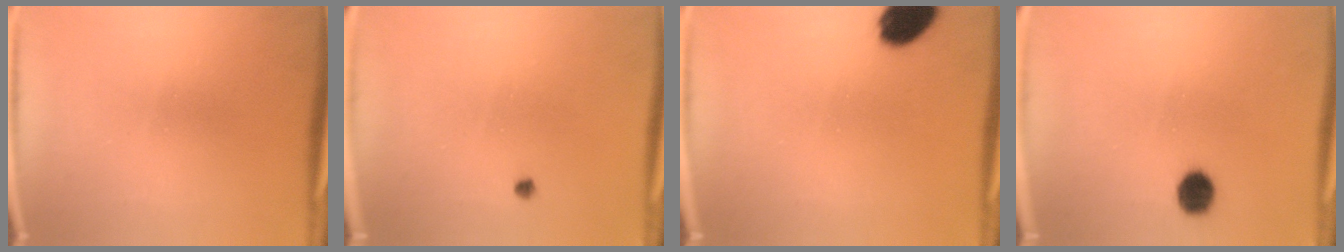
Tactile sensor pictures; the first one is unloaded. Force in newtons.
{"total": 0.6}
{"total": 9.3}
{"total": 4.8}